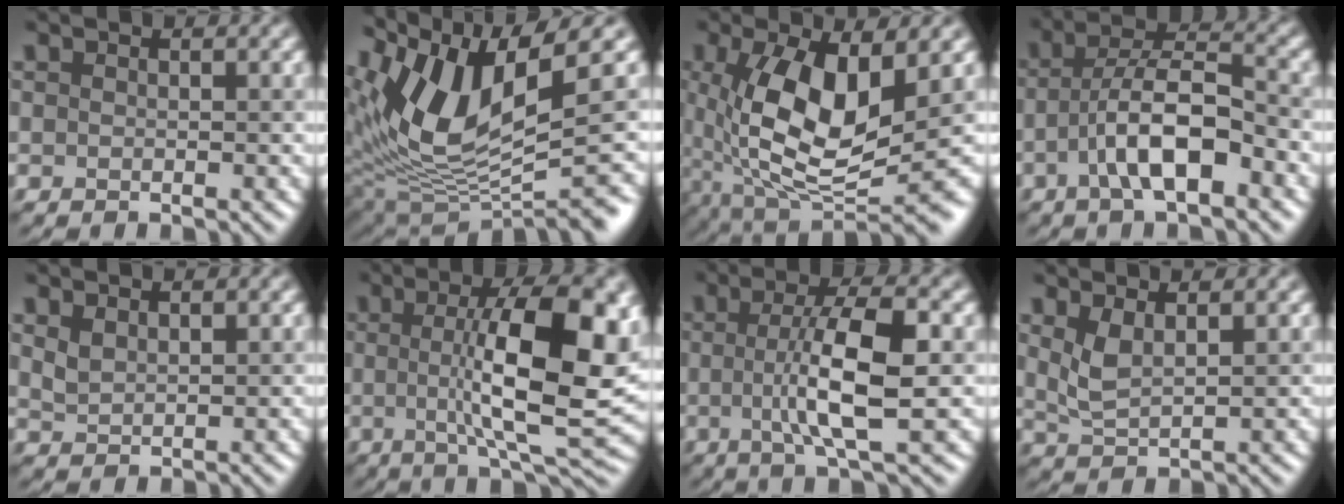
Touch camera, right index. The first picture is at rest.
{"total": 9.6, "force": [4.0, 3.2, 8.1], "torque": [-0.166, -0.012, 0.087]}
{"total": 10.1, "force": [0.6, 3.8, 9.3], "torque": [-0.183, -0.018, 0.016]}
{"total": 6.5, "force": [-2.2, 2.2, 5.8], "torque": [-0.106, 0.009, -0.043]}
{"total": 1.3, "force": [1.0, 0.6, 0.7], "torque": [-0.020, -0.001, 0.025]}
{"total": 12.2, "force": [0.7, 3.2, 11.7], "torque": [-0.172, 0.002, 0.012]}
{"total": 7.0, "force": [-0.2, 1.5, 6.9], "torque": [-0.121, 0.003, -0.006]}
{"total": 2.3, "force": [1.2, 0.8, 1.8], "torque": [-0.049, -0.005, 0.031]}